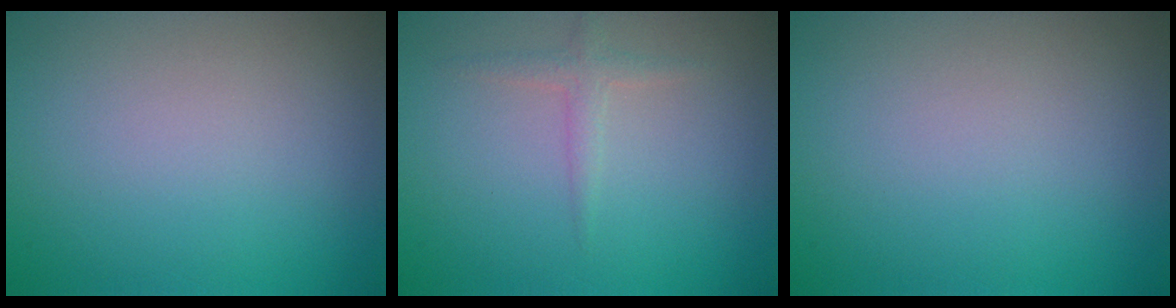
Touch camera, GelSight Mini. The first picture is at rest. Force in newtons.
{"total": 1.3, "press": 1.3, "slide": 0.0}
{"total": 0.0}